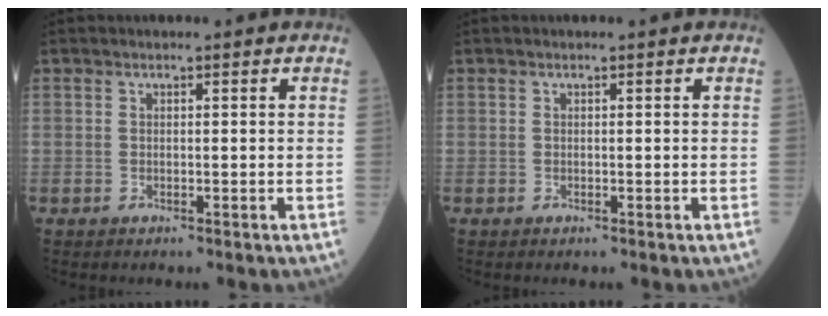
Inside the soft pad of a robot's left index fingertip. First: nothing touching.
{"total": 0.0}